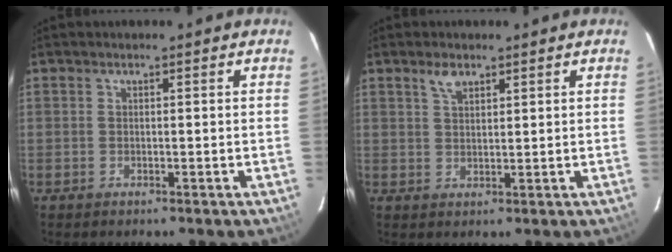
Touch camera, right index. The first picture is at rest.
{"total": 2.8, "force": [1.9, 1.3, 1.5], "torque": [-0.027, 0.006, 0.036]}